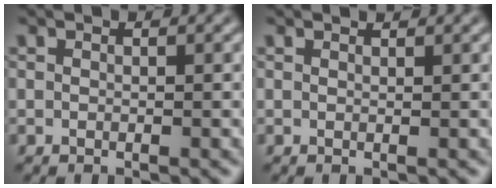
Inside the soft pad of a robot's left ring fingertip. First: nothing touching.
{"total": 0.8, "force": [0.8, 0.0, 0.1], "torque": [-0.006, -0.004, 0.010]}